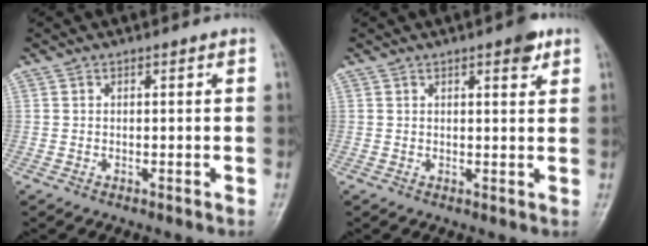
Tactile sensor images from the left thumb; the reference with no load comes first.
{"total": 3.7, "force": [2.2, 1.2, 2.7], "torque": [-0.028, -0.009, 0.026]}